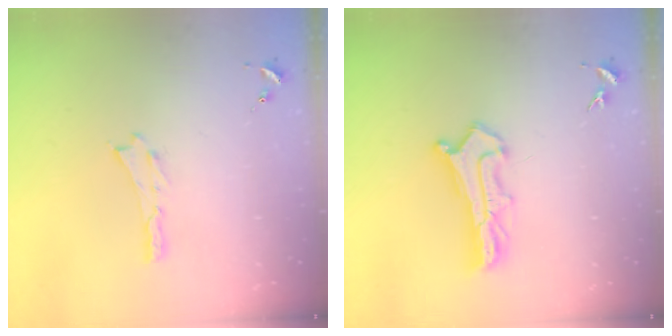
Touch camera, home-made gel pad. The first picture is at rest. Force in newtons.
{"total": 2.9, "press": 2.9, "slide": 0.3}